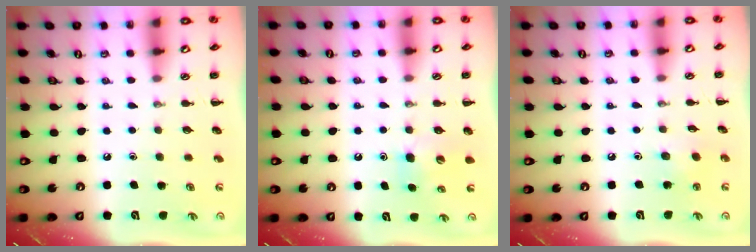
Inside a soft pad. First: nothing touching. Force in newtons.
{"total": 4.7, "press": 4.6, "slide": 1.1}
{"total": 3.5, "press": 3.3, "slide": 1.1}